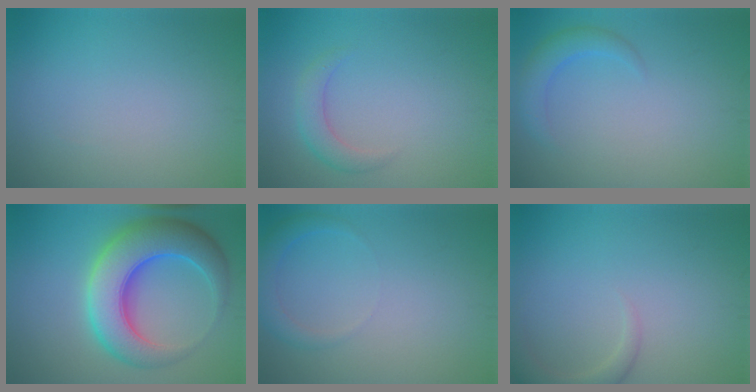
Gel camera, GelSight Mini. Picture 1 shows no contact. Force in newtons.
{"total": 2.3, "press": 2.3, "slide": 0.1}
{"total": 2.4, "press": 2.4, "slide": 0.2}
{"total": 9.6, "press": 9.6, "slide": 0.3}
{"total": 2.2, "press": 2.2, "slide": 0.2}
{"total": 2.3, "press": 2.3, "slide": 0.3}